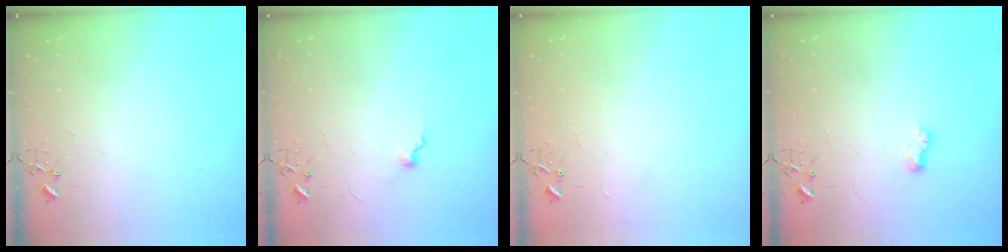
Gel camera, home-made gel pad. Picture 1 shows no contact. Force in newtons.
{"total": 5.9, "press": 5.9, "slide": 0.7}
{"total": 2.4, "press": 2.4, "slide": 0.3}
{"total": 6.4, "press": 6.4, "slide": 0.3}